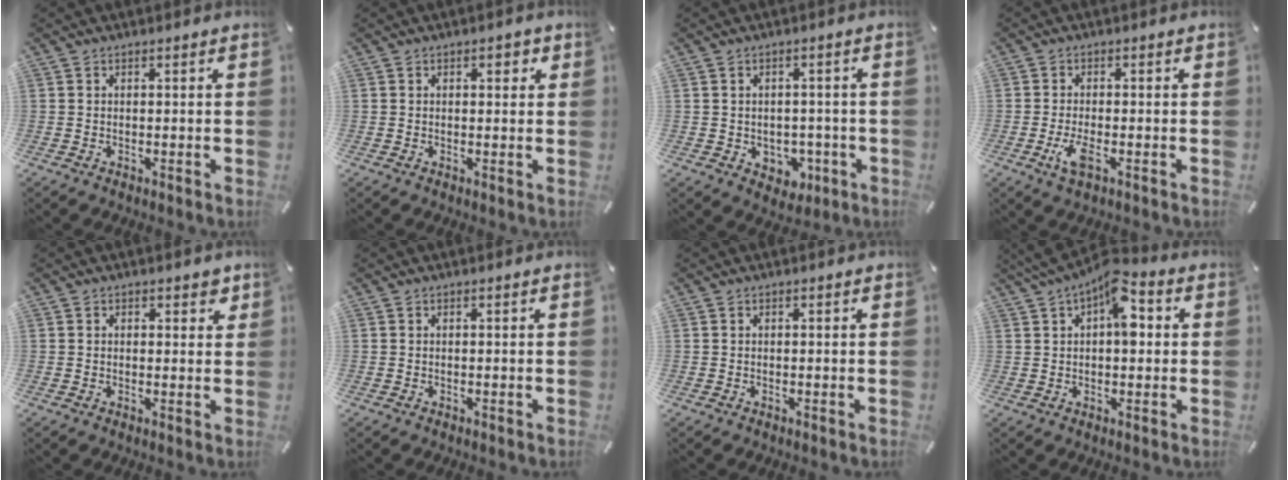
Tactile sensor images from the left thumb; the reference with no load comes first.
{"total": 2.2, "force": [0.7, 1.3, 1.6], "torque": [-0.017, 0.002, 0.006]}
{"total": 4.7, "force": [-0.8, 4.3, 1.8], "torque": [-0.011, 0.002, -0.015]}
{"total": 4.3, "force": [-1.5, 1.5, 3.8], "torque": [-0.090, -0.007, -0.031]}
{"total": 2.3, "force": [1.1, 1.5, 1.3], "torque": [-0.004, -0.002, 0.012]}
{"total": 0.0}
{"total": 0.0}
{"total": 10.4, "force": [3.5, 5.3, 8.2], "torque": [-0.108, -0.013, 0.057]}